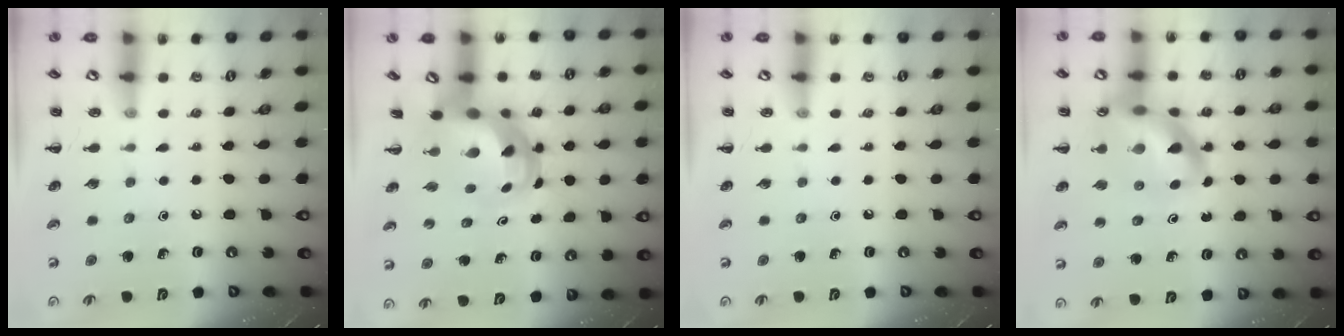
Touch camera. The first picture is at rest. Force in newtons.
{"total": 6.5, "press": 6.3, "slide": 1.8}
{"total": 0.0}
{"total": 16.0, "press": 15.5, "slide": 4.2}